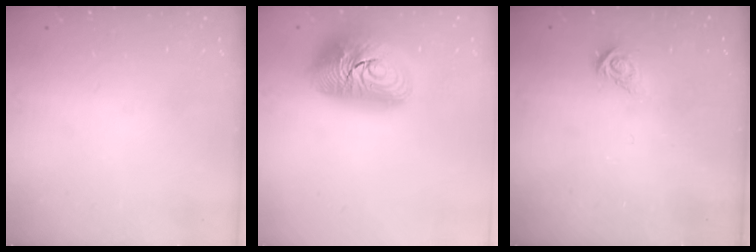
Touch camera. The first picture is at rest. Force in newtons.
{"total": 20.4, "press": 20.4, "slide": 1.6}
{"total": 5.4, "press": 5.4, "slide": 0.3}